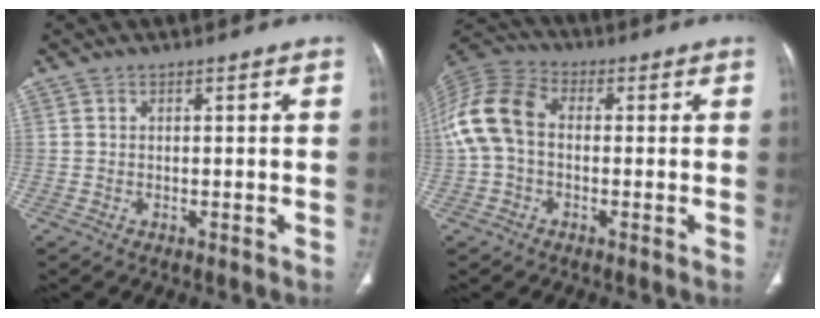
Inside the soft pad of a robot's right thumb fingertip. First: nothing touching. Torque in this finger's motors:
{"motor_torque": [0.22, 0.26, 0.32, -0.31, 0.51]}